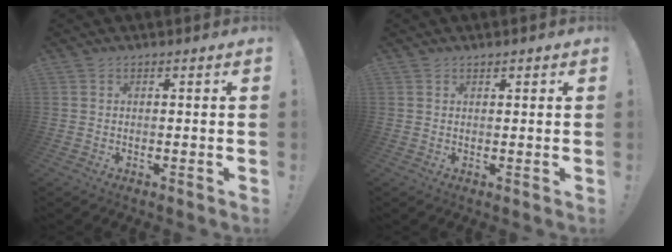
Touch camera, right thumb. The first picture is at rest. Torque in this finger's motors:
{"motor_torque": [0.04, 0.00, 0.03, -0.05, -0.08]}